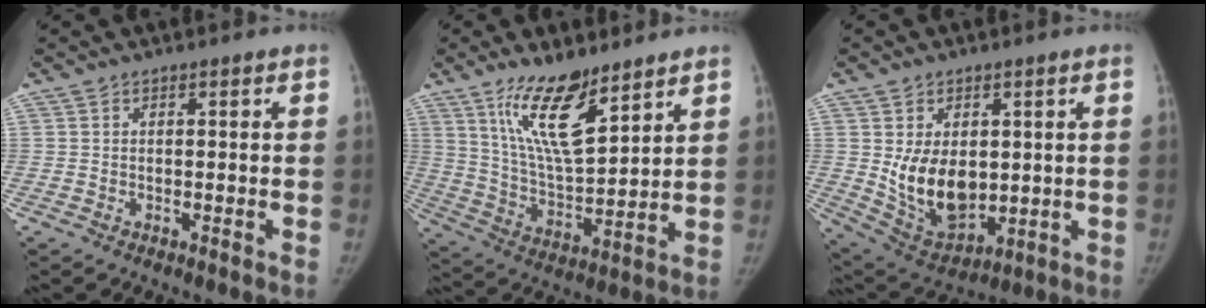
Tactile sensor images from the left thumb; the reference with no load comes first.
{"total": 14.5, "force": [9.4, 4.6, 9.9], "torque": [-0.154, -0.068, 0.188]}
{"total": 12.8, "force": [0.7, 8.4, 9.6], "torque": [-0.130, -0.020, 0.041]}